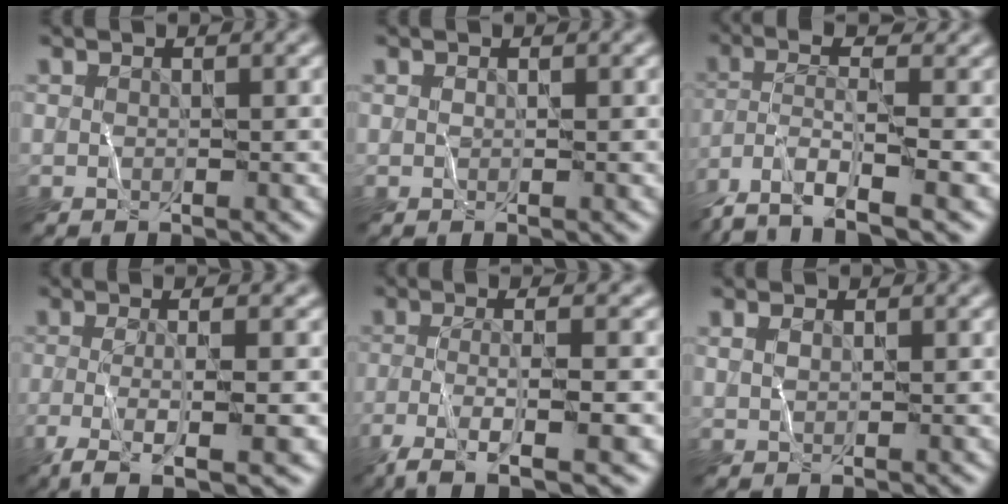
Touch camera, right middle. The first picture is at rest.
{"total": 0.0}
{"total": 7.5, "force": [-4.7, 1.7, 5.7], "torque": [-0.111, 0.000, -0.094]}
{"total": 6.2, "force": [-1.3, 1.3, 5.9], "torque": [-0.094, -0.007, -0.030]}
{"total": 6.5, "force": [-3.1, 1.1, 5.6], "torque": [-0.085, 0.005, -0.068]}
{"total": 0.8, "force": [0.5, 0.5, 0.5], "torque": [-0.013, 0.004, 0.009]}